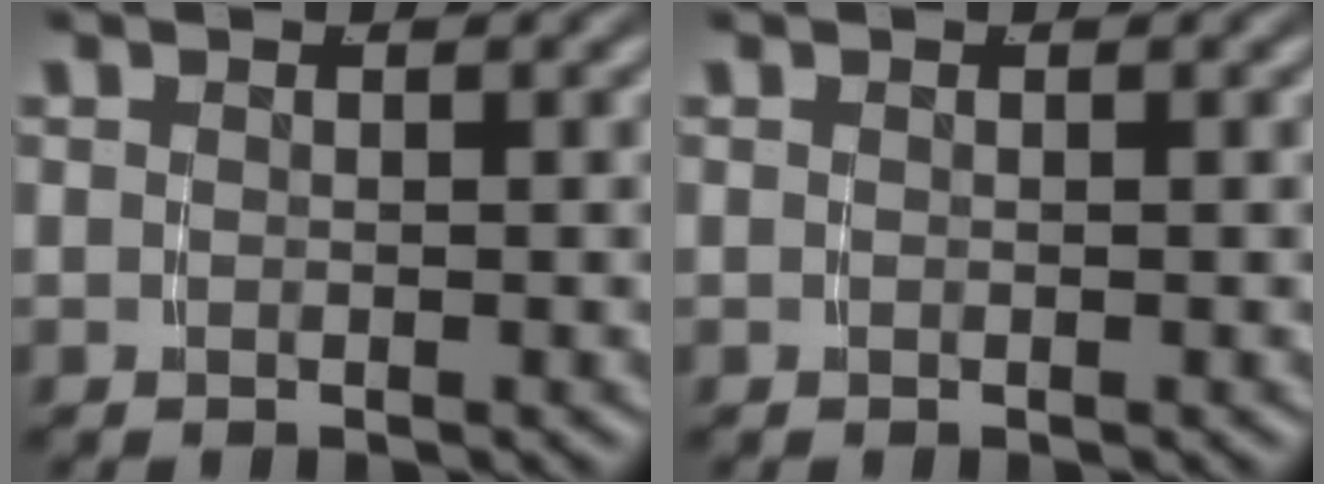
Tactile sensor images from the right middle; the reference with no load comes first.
{"total": 0.0}